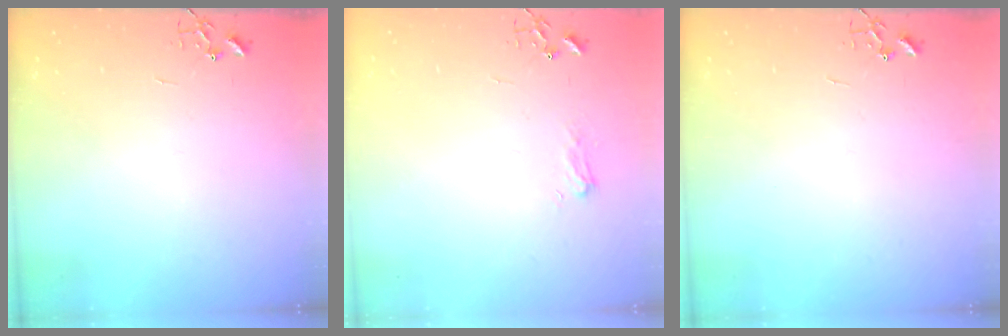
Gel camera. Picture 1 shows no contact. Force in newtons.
{"total": 6.6, "press": 6.6, "slide": 0.5}
{"total": 0.0}